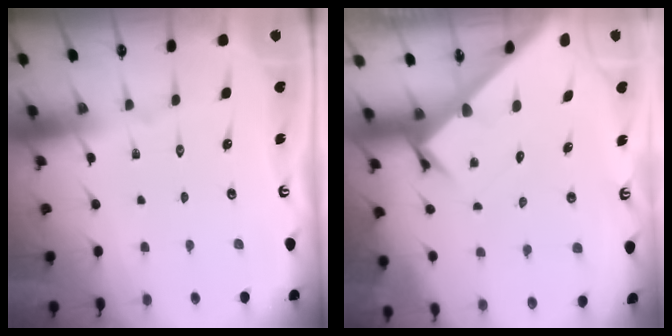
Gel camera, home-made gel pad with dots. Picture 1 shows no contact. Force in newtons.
{"total": 2.8, "press": 2.8, "slide": 0.3}